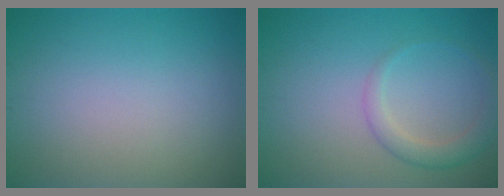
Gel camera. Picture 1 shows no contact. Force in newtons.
{"total": 2.5, "press": 2.5, "slide": 0.1}